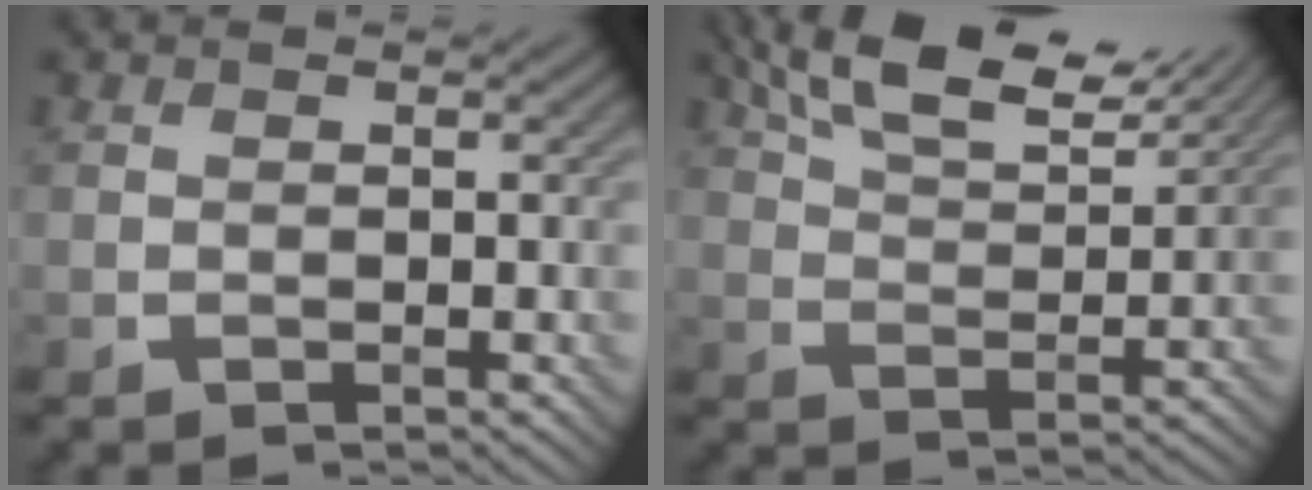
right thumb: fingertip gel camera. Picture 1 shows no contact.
{"total": 11.1, "force": [7.9, 3.5, 6.9], "torque": [-0.143, 0.012, 0.140]}